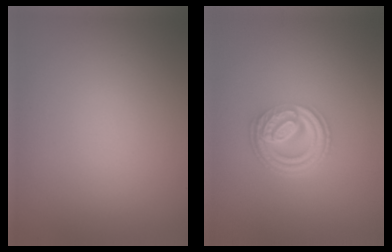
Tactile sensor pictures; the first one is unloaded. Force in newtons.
{"total": 4.9, "press": 3.4, "slide": 3.5}